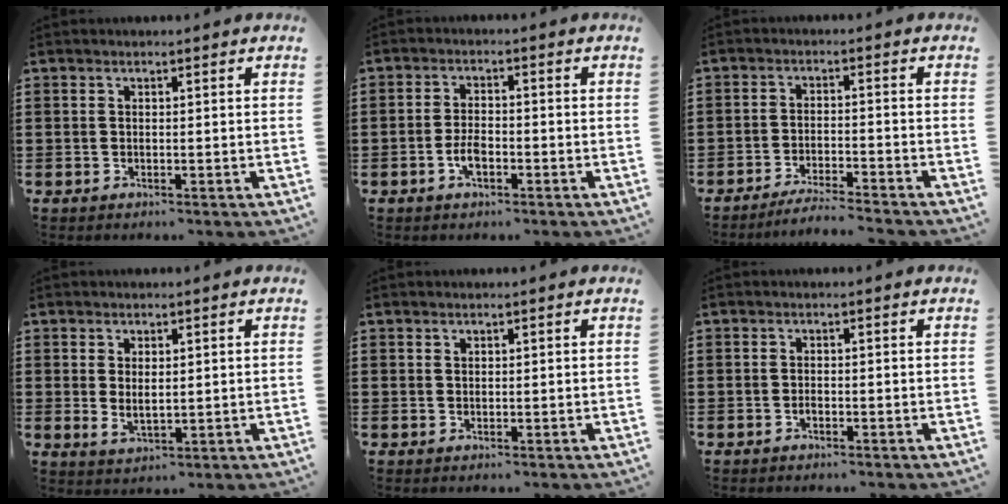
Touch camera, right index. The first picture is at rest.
{"total": 3.4, "force": [-1.5, 1.4, 2.8], "torque": [-0.063, -0.002, -0.029]}
{"total": 3.7, "force": [-3.6, -0.3, 0.9], "torque": [-0.017, -0.003, -0.071]}
{"total": 2.4, "force": [0.7, 1.3, 2.0], "torque": [-0.039, 0.002, 0.014]}
{"total": 0.6, "force": [0.5, 0.4, 0.1], "torque": [-0.003, 0.000, 0.010]}
{"total": 0.7, "force": [-0.4, 0.1, 0.5], "torque": [-0.012, -0.006, -0.007]}